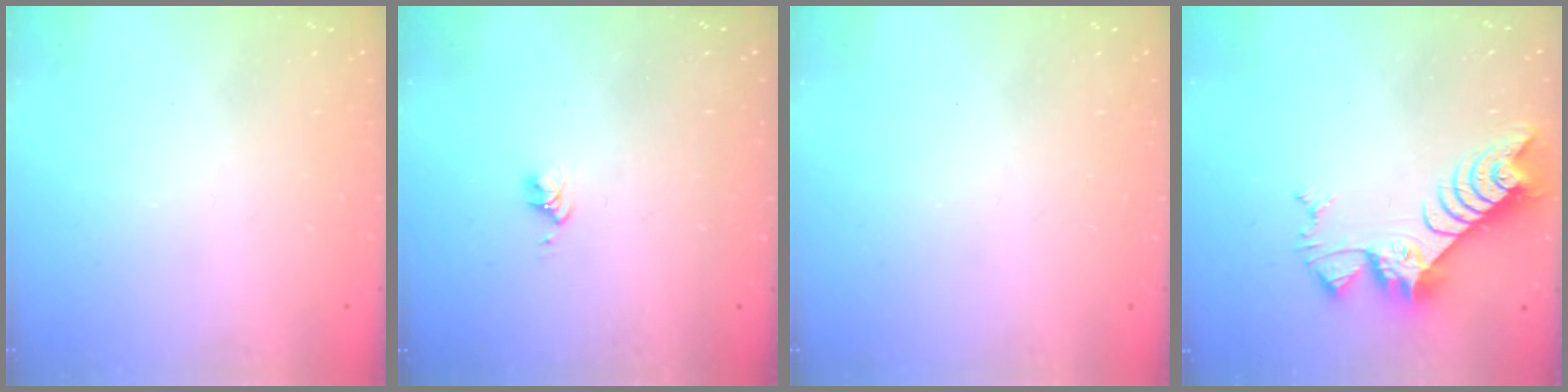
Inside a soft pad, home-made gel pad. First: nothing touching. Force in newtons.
{"total": 2.8, "press": 2.8, "slide": 0.3}
{"total": 0.0}
{"total": 8.5, "press": 8.5, "slide": 0.8}